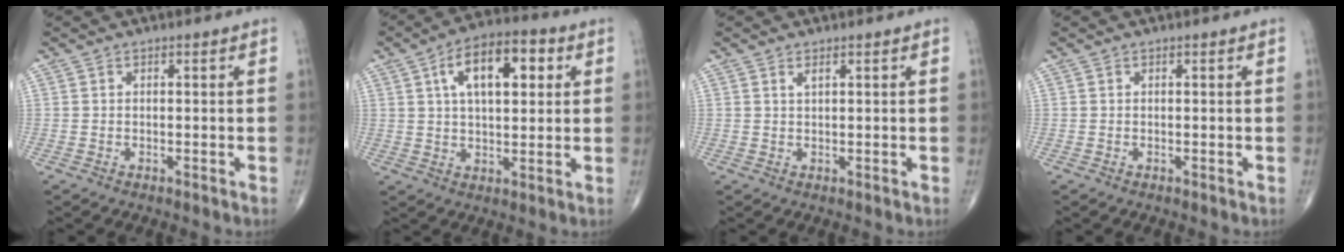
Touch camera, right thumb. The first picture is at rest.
{"total": 13.2, "force": [4.1, 6.5, 10.8], "torque": [-0.156, 0.010, 0.062]}
{"total": 1.0, "force": [0.7, 0.3, 0.7], "torque": [-0.012, -0.001, 0.013]}
{"total": 0.0}